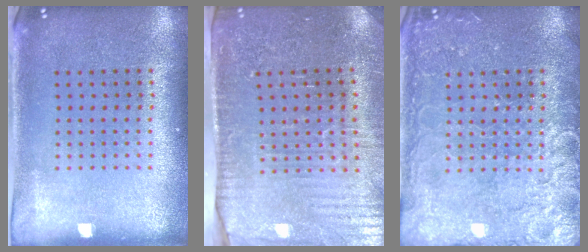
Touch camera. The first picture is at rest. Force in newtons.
{"total": 3.5, "press": 3.4, "slide": 0.8}
{"total": 5.4, "press": 5.4, "slide": 0.7}